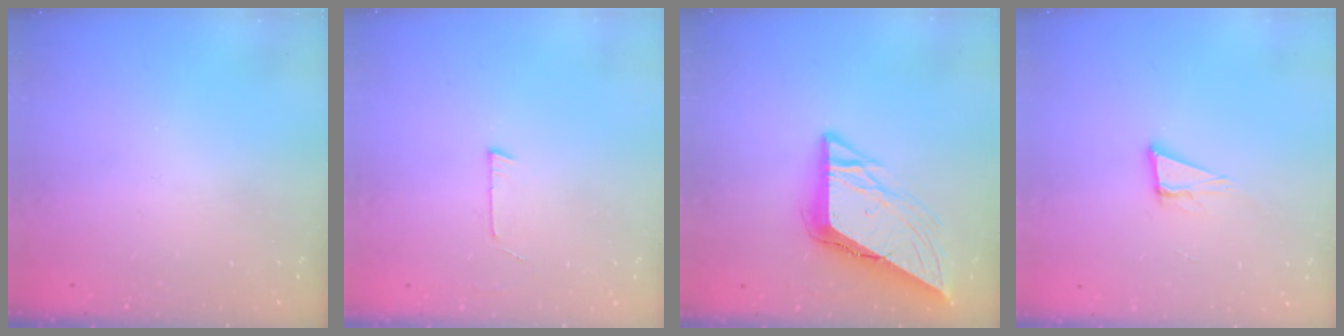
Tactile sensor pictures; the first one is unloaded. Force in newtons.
{"total": 2.7, "press": 2.7, "slide": 0.2}
{"total": 12.0, "press": 12.0, "slide": 1.3}
{"total": 7.7, "press": 7.0, "slide": 3.2}